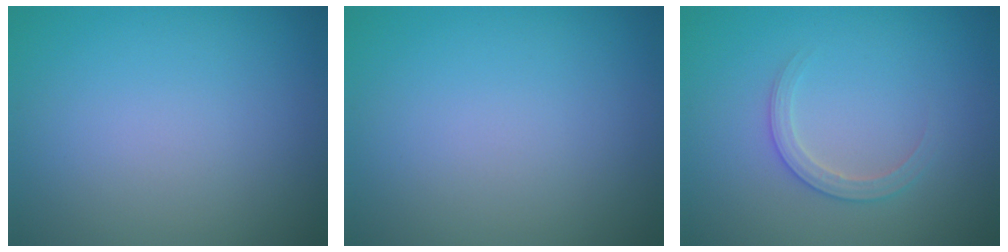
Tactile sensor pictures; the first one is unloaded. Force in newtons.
{"total": 0.0}
{"total": 1.9, "press": 1.9, "slide": 0.2}